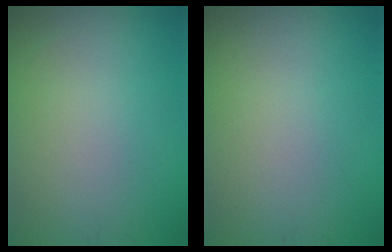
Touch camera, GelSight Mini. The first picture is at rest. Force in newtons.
{"total": 0.0}